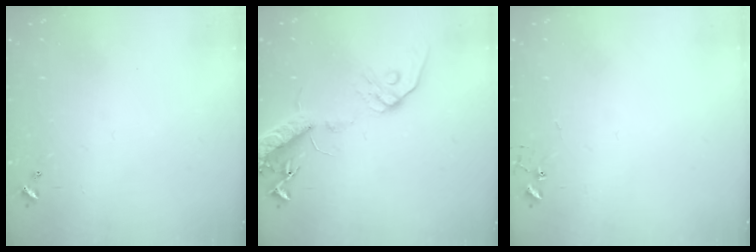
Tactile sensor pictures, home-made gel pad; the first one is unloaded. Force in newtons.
{"total": 15.4, "press": 15.0, "slide": 3.4}
{"total": 5.2, "press": 5.2, "slide": 0.4}